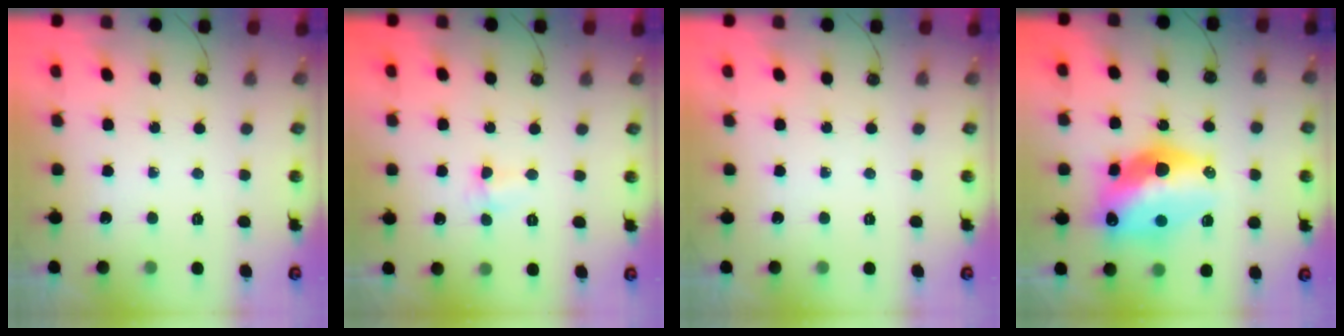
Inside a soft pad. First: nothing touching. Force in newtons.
{"total": 2.9, "press": 2.7, "slide": 1.0}
{"total": 0.0}
{"total": 17.8, "press": 17.7, "slide": 1.8}